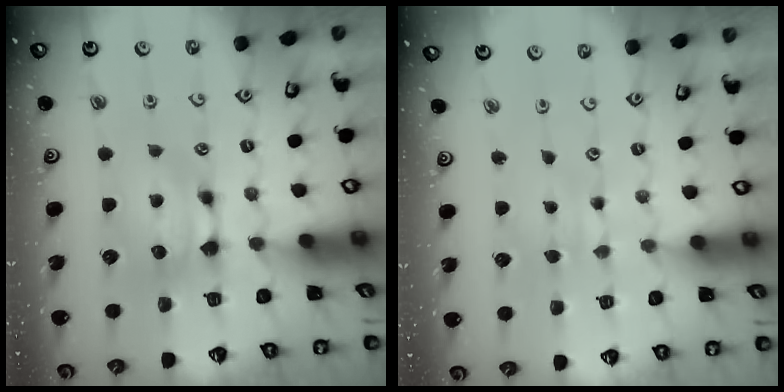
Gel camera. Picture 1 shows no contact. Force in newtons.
{"total": 4.3, "press": 4.3, "slide": 0.2}